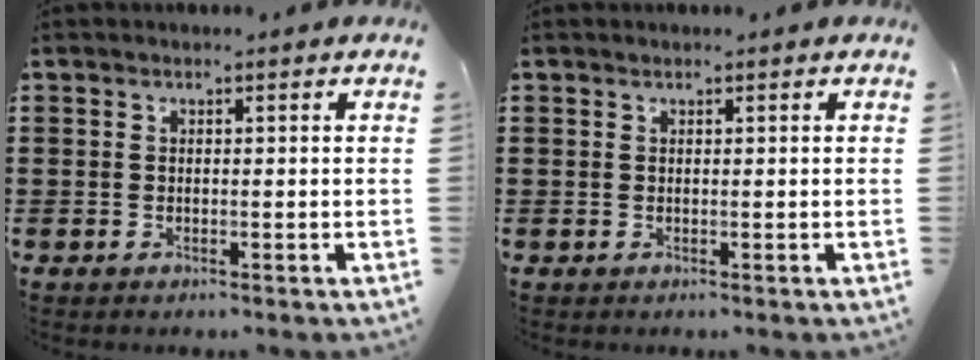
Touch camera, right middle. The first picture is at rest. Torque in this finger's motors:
{"motor_torque": [0.00, 0.00, 0.00, -0.01]}